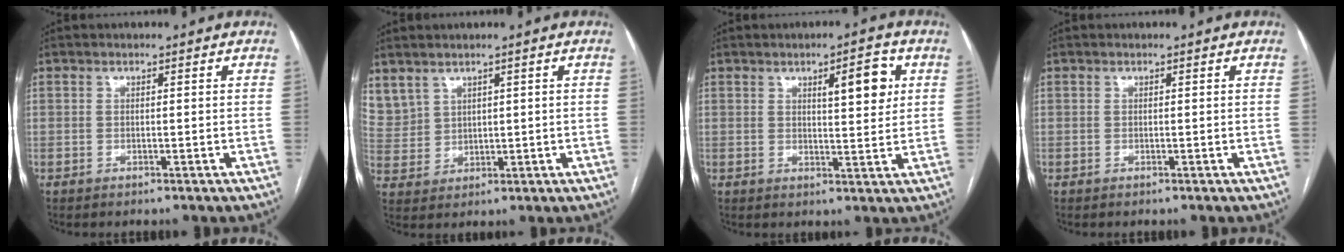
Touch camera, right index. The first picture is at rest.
{"total": 8.7, "force": [5.3, 6.4, 2.5], "torque": [-0.088, 0.020, 0.131]}
{"total": 6.0, "force": [2.3, 1.5, 5.4], "torque": [-0.077, 0.001, 0.033]}
{"total": 0.0}